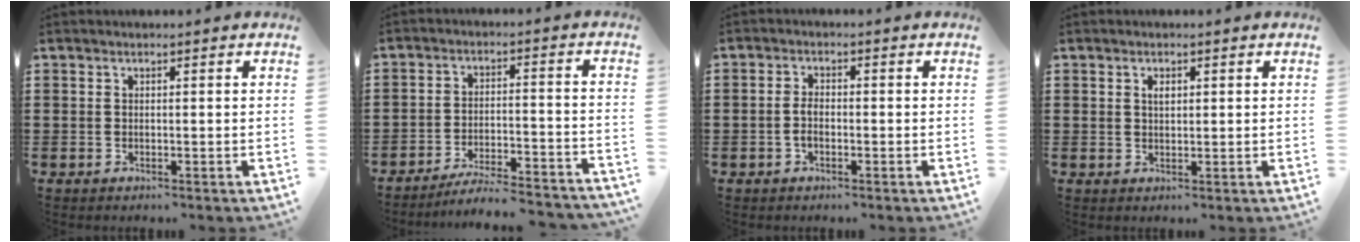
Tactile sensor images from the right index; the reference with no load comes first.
{"total": 5.8, "force": [-5.5, -0.2, 1.8], "torque": [-0.030, -0.005, -0.106]}
{"total": 2.3, "force": [-0.8, 1.1, 1.8], "torque": [-0.045, -0.003, -0.016]}
{"total": 1.3, "force": [0.4, 0.6, 1.0], "torque": [-0.023, 0.004, 0.007]}